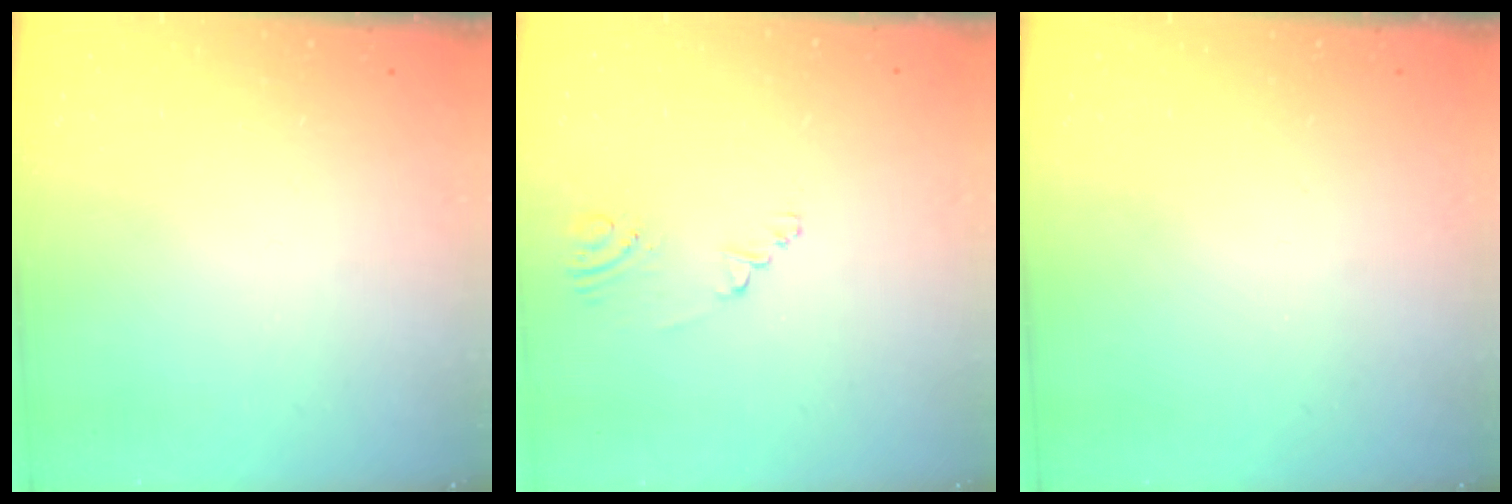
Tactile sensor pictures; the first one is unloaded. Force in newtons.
{"total": 2.0, "press": 1.7, "slide": 1.0}
{"total": 0.0}